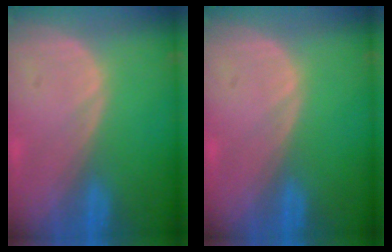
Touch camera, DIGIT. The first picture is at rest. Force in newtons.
{"total": 0.0}